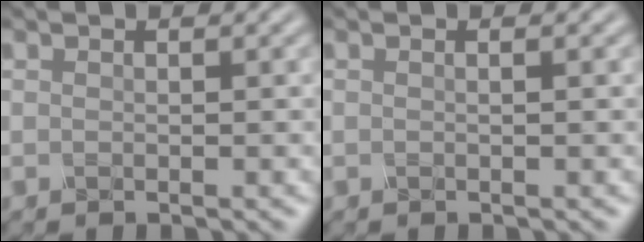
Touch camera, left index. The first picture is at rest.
{"total": 0.8, "force": [0.1, 0.3, 0.7], "torque": [-0.010, -0.002, -0.011]}